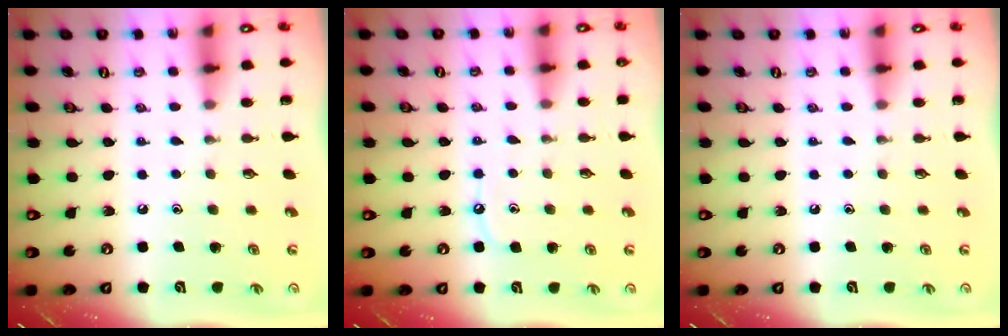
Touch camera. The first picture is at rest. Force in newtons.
{"total": 6.8, "press": 6.7, "slide": 0.9}
{"total": 0.0}